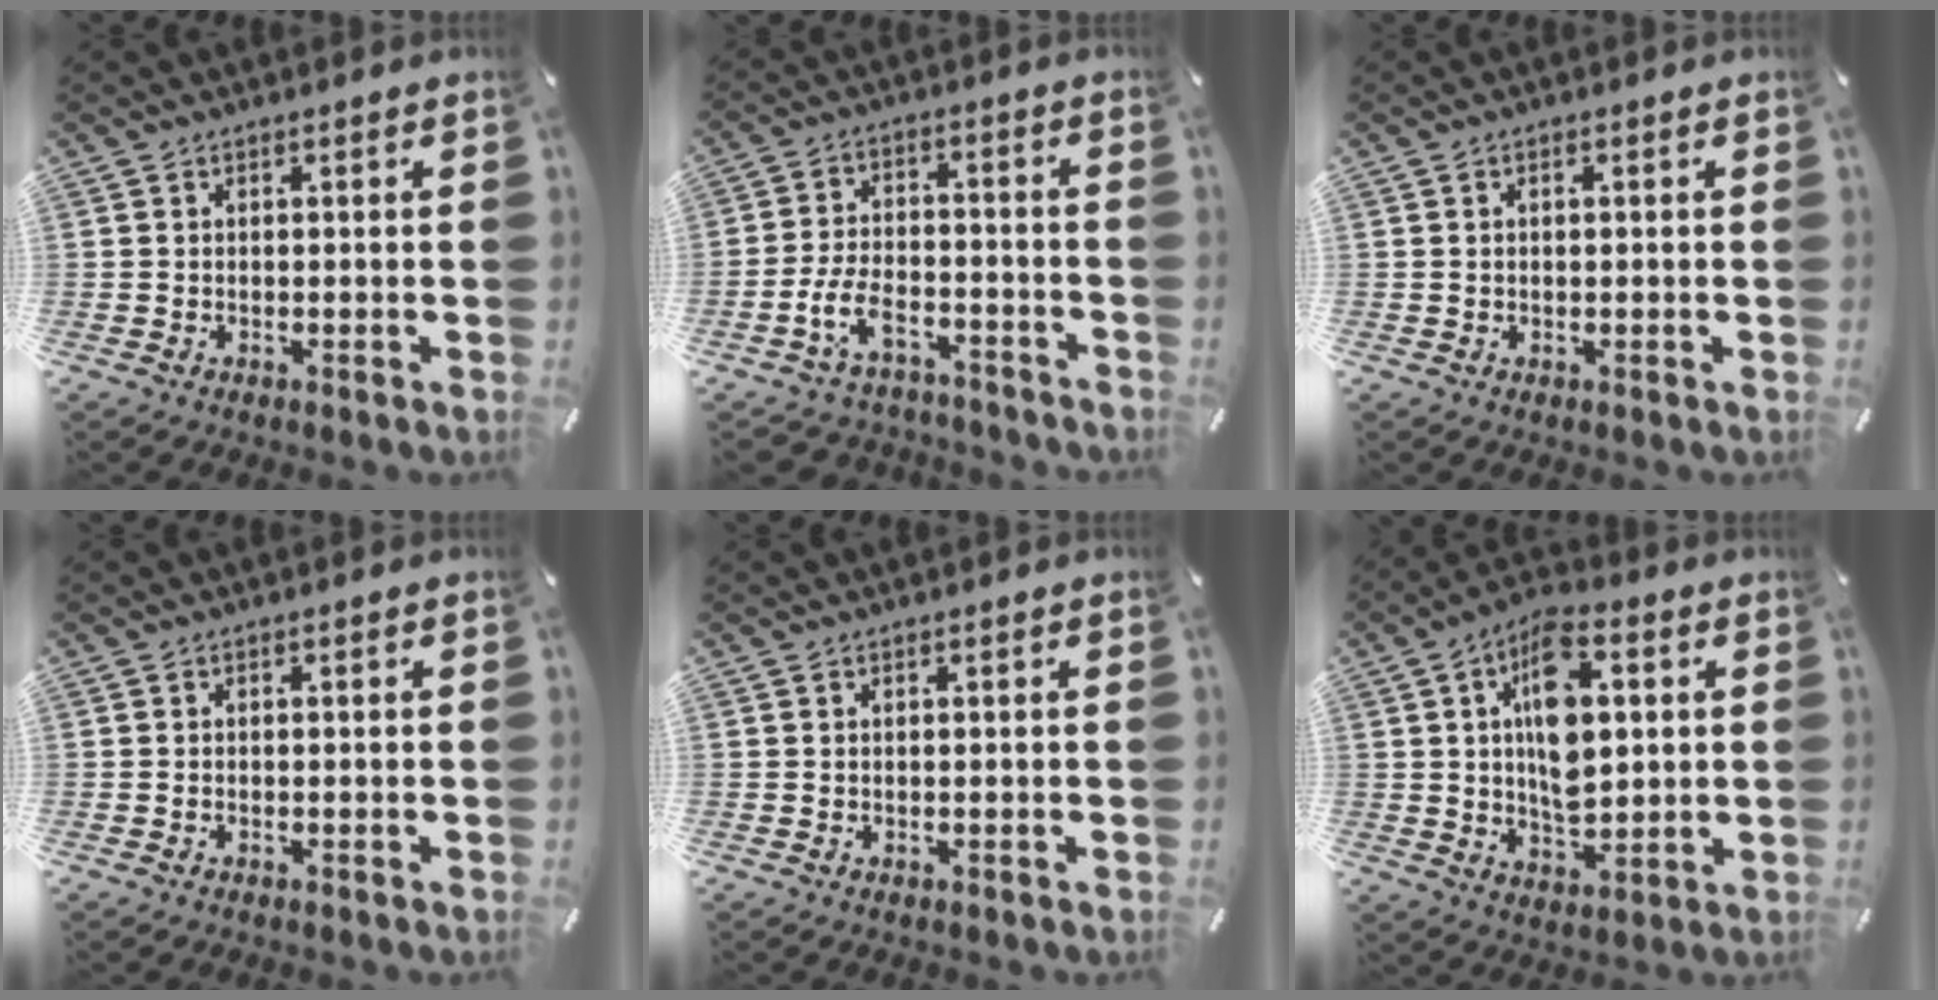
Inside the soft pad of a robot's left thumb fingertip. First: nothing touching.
{"total": 9.5, "force": [-4.9, 5.8, 5.8], "torque": [-0.126, 0.018, -0.092]}
{"total": 1.0, "force": [0.0, 0.6, 0.8], "torque": [-0.017, 0.002, -0.001]}
{"total": 0.6, "force": [-0.4, 0.3, 0.4], "torque": [-0.008, -0.001, -0.007]}
{"total": 0.0}
{"total": 14.2, "force": [2.7, 8.2, 11.3], "torque": [-0.208, -0.001, 0.041]}